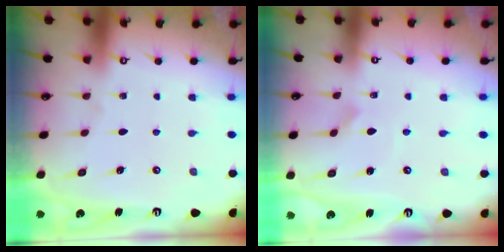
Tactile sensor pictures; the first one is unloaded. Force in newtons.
{"total": 1.7, "press": 1.7, "slide": 0.1}